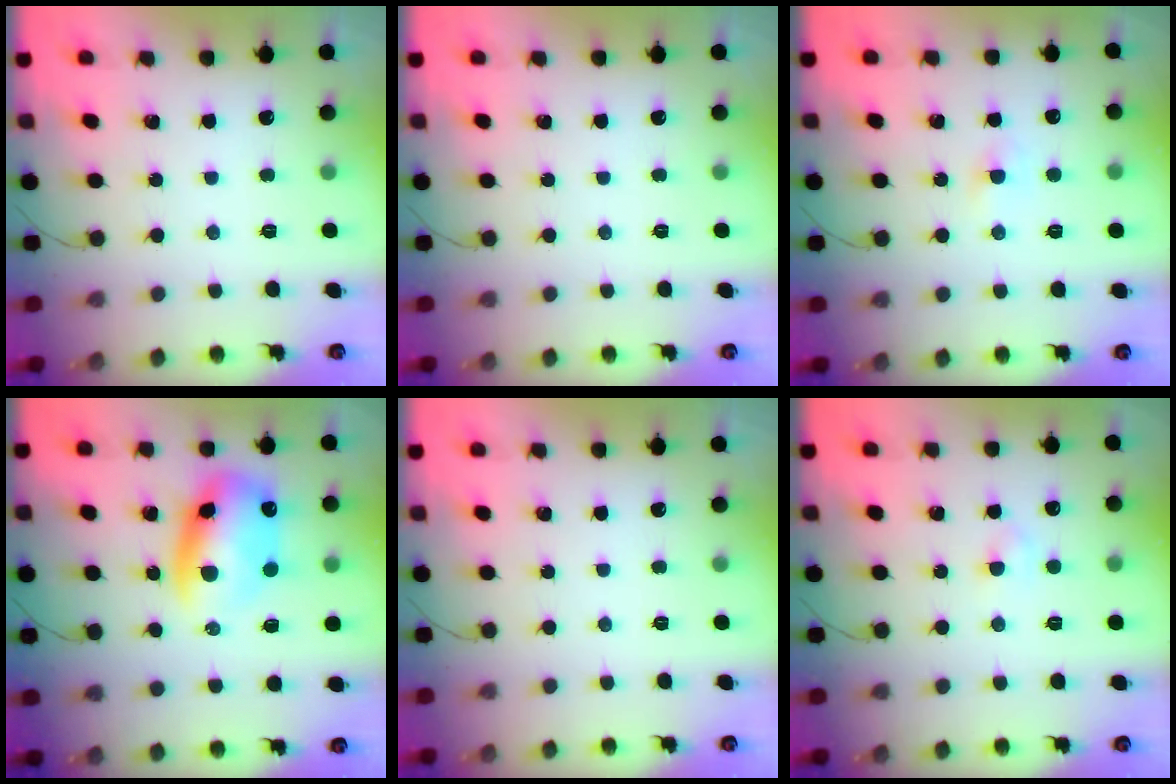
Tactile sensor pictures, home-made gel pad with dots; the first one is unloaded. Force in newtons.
{"total": 0.0}
{"total": 2.2, "press": 2.1, "slide": 0.8}
{"total": 11.5, "press": 11.1, "slide": 2.9}
{"total": 0.0}
{"total": 2.0, "press": 1.8, "slide": 0.9}